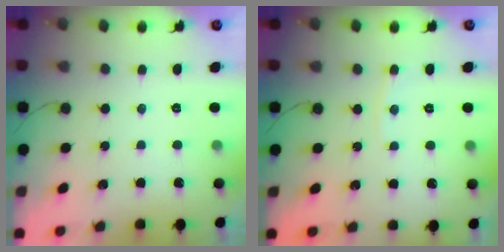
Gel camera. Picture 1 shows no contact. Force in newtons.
{"total": 2.8, "press": 2.8, "slide": 0.3}